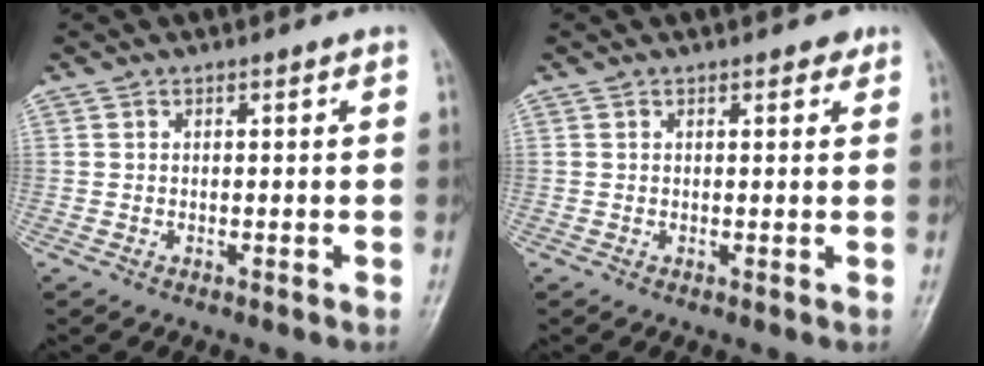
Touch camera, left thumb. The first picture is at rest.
{"total": 1.5, "force": [0.9, 0.8, 0.8], "torque": [0.000, -0.002, 0.008]}